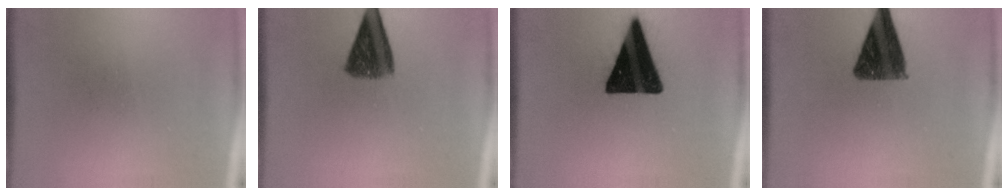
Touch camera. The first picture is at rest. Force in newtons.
{"total": 8.3}
{"total": 19.1}
{"total": 10.8}